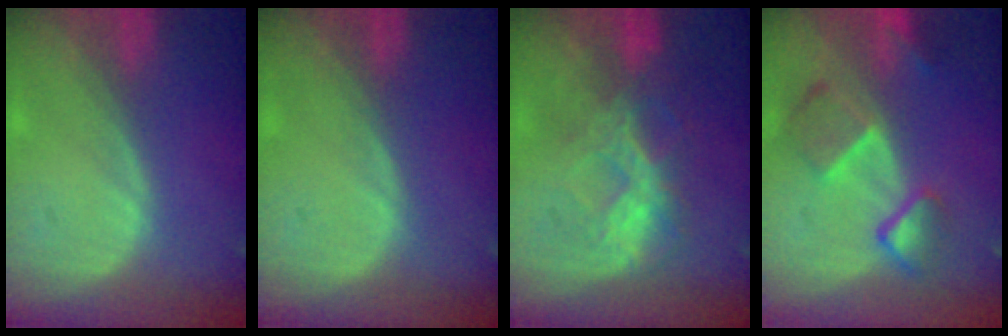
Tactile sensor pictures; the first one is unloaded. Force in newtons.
{"total": 0.0}
{"total": 6.5, "press": 6.5, "slide": 0.4}
{"total": 7.7, "press": 6.7, "slide": 3.7}